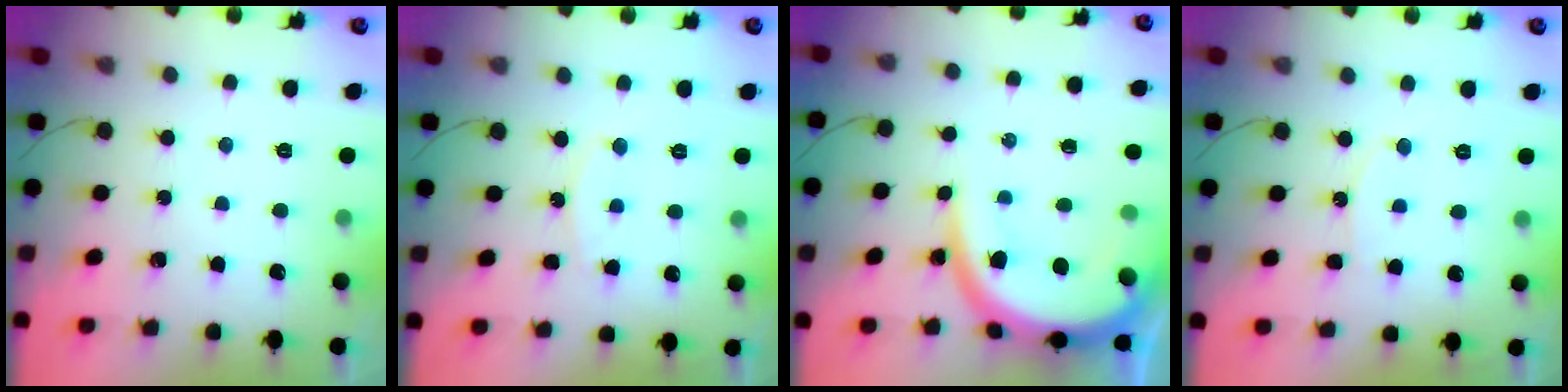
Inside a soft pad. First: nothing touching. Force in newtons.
{"total": 9.2, "press": 9.2, "slide": 0.4}
{"total": 13.7, "press": 13.6, "slide": 1.4}
{"total": 8.0, "press": 7.8, "slide": 2.0}